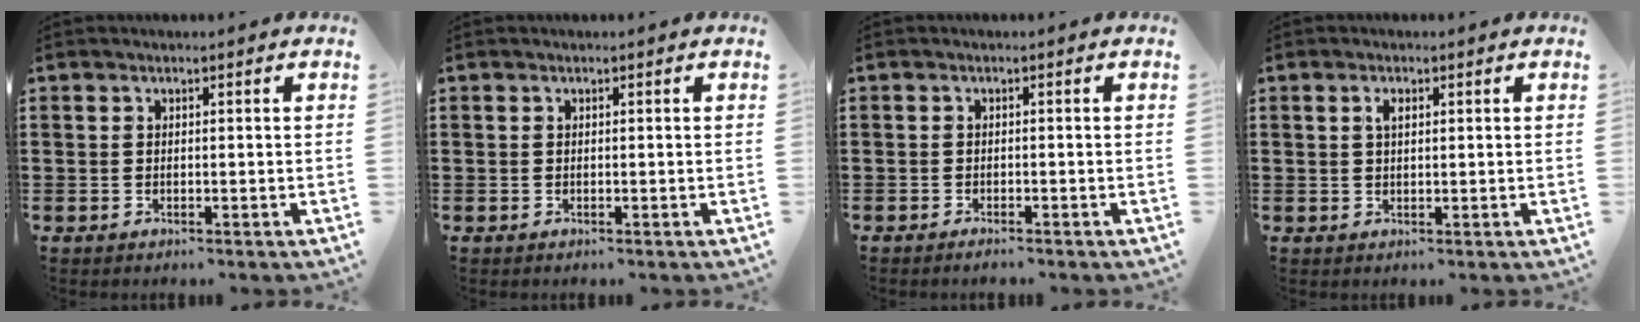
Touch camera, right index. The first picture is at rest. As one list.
[{"total": 0.0}, {"total": 0.9, "force": [-0.9, 0.1, 0.2], "torque": [-0.006, -0.001, -0.017]}, {"total": 1.7, "force": [0.5, 0.8, 1.4], "torque": [-0.030, 0.006, 0.008]}]